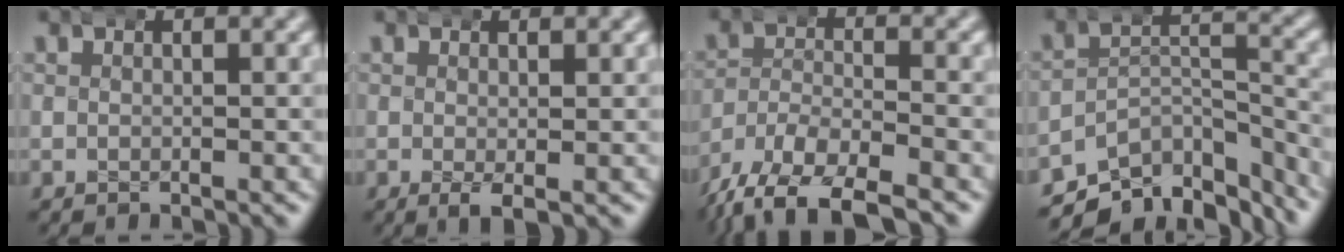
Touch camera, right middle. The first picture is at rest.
{"total": 1.7, "force": [-0.6, 0.4, 1.6], "torque": [-0.030, -0.013, -0.004]}
{"total": 9.2, "force": [-6.7, 4.2, 4.6], "torque": [-0.086, -0.031, -0.097]}
{"total": 10.7, "force": [-8.1, 5.4, 4.4], "torque": [-0.051, -0.026, -0.123]}